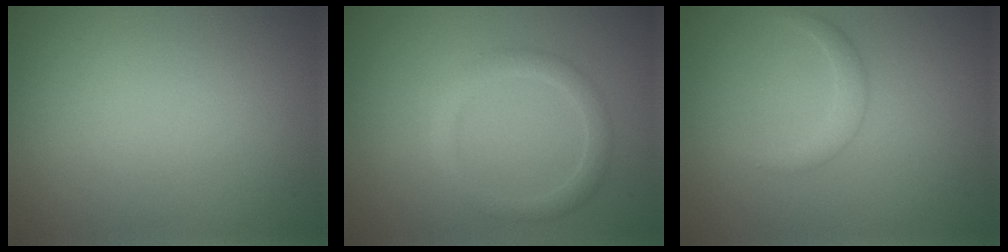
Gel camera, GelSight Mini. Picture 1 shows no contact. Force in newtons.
{"total": 2.2, "press": 2.2, "slide": 0.2}
{"total": 1.4, "press": 1.4, "slide": 0.0}